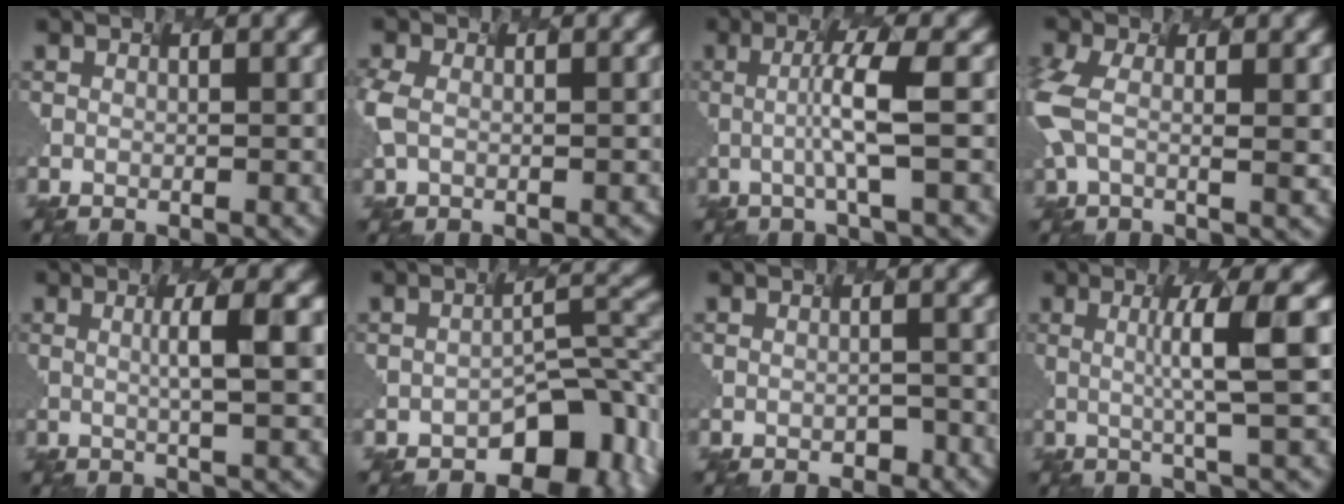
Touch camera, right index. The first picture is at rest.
{"total": 3.0, "force": [-1.0, 2.0, 2.0], "torque": [-0.060, -0.004, -0.004]}
{"total": 3.8, "force": [-0.7, 0.1, 3.8], "torque": [-0.079, 0.001, -0.003]}
{"total": 4.6, "force": [-0.3, 2.0, 4.1], "torque": [-0.116, 0.003, 0.000]}
{"total": 2.9, "force": [0.0, 0.1, 2.9], "torque": [-0.051, 0.006, 0.009]}
{"total": 7.3, "force": [-4.6, 3.6, 4.4], "torque": [-0.045, -0.004, -0.053]}
{"total": 0.9, "force": [-0.9, 0.0, 0.0], "torque": [-0.010, -0.004, 0.000]}
{"total": 4.2, "force": [0.0, -0.2, 4.2], "torque": [-0.082, 0.006, 0.013]}